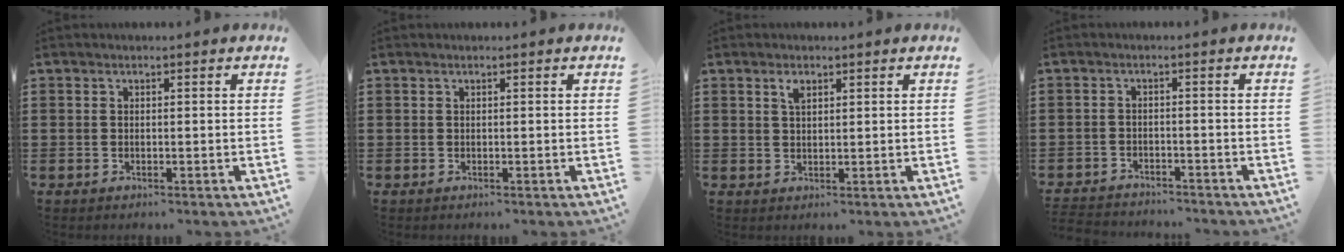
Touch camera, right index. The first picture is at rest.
{"total": 0.0}
{"total": 1.9, "force": [1.0, 0.8, 1.3], "torque": [-0.022, 0.001, 0.016]}
{"total": 2.4, "force": [-2.4, 0.1, -0.2], "torque": [-0.004, 0.000, -0.052]}